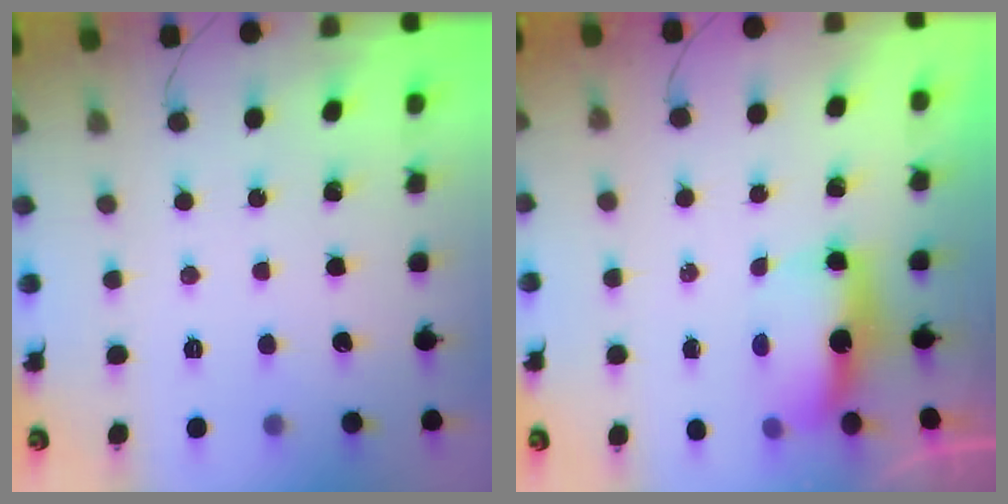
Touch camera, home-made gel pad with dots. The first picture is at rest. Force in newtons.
{"total": 7.6, "press": 7.5, "slide": 0.8}